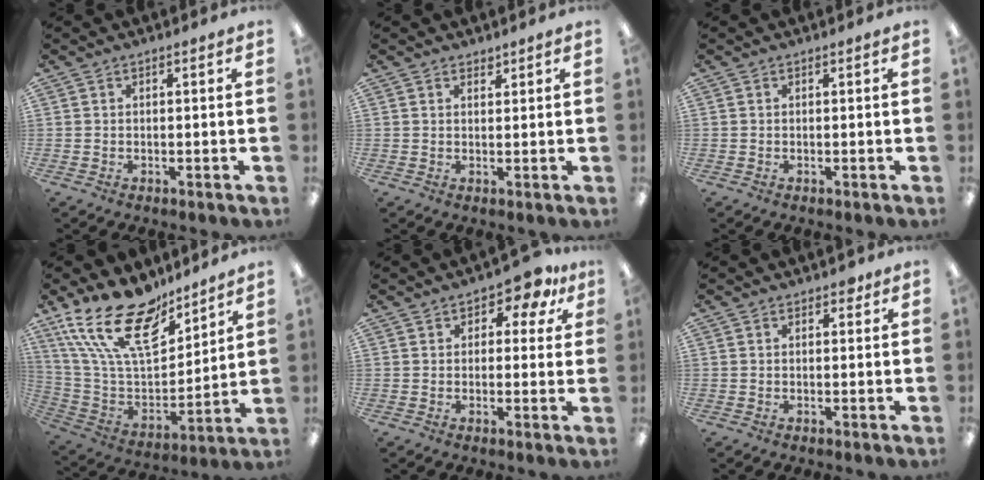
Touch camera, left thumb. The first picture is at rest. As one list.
[{"total": 1.4, "force": [1.3, 0.5, 0.1], "torque": [0.005, -0.006, 0.024]}, {"total": 0.0}, {"total": 22.8, "force": [15.6, 9.9, 13.4], "torque": [-0.259, -0.102, 0.282]}, {"total": 5.5, "force": [3.4, 2.9, 3.1], "torque": [-0.040, -0.014, 0.056]}, {"total": 1.7, "force": [1.1, 1.0, 0.9], "torque": [-0.004, -0.003, 0.015]}]